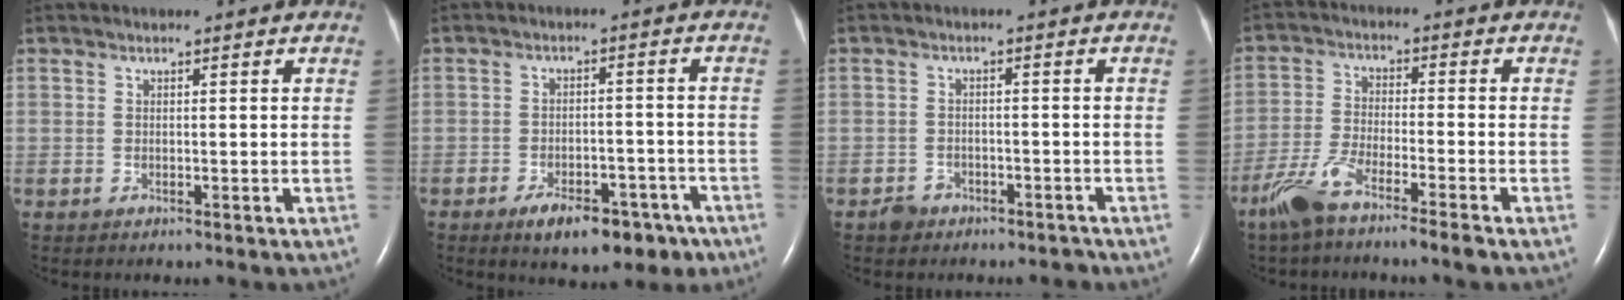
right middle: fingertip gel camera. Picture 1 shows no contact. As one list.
[{"total": 9.4, "force": [-6.2, 4.3, 5.5], "torque": [-0.068, 0.007, -0.087]}, {"total": 3.2, "force": [-2.4, 2.1, 0.0], "torque": [0.000, 0.011, -0.034]}, {"total": 7.2, "force": [-5.4, 0.3, 4.7], "torque": [-0.106, -0.009, -0.110]}]